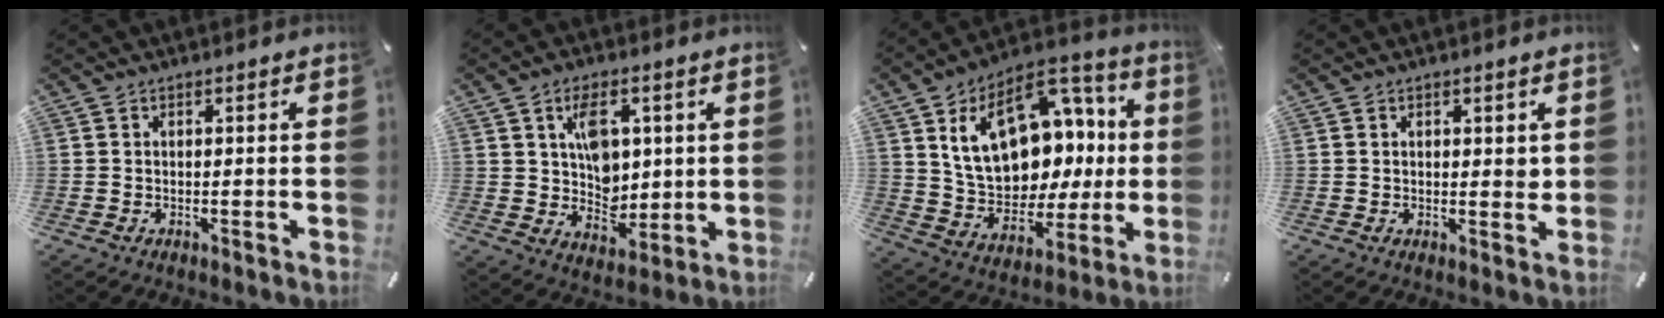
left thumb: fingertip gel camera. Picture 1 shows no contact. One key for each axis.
{"total": 9.2, "fx": 2.9, "fy": 7.0, "fz": 5.3, "tx": -0.074, "ty": 0.000, "tz": 0.051}
{"total": 21.7, "fx": 5.7, "fy": 15.2, "fz": 14.4, "tx": -0.236, "ty": -0.028, "tz": 0.108}
{"total": 2.3, "fx": 0.7, "fy": 1.3, "fz": 1.8, "tx": -0.021, "ty": -0.004, "tz": 0.008}